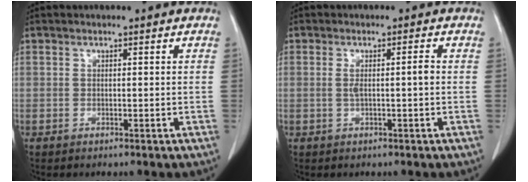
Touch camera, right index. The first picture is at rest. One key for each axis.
{"total": 2.4, "fx": 0.1, "fy": 0.1, "fz": 2.4, "tx": -0.045, "ty": 0.008, "tz": 0.007}